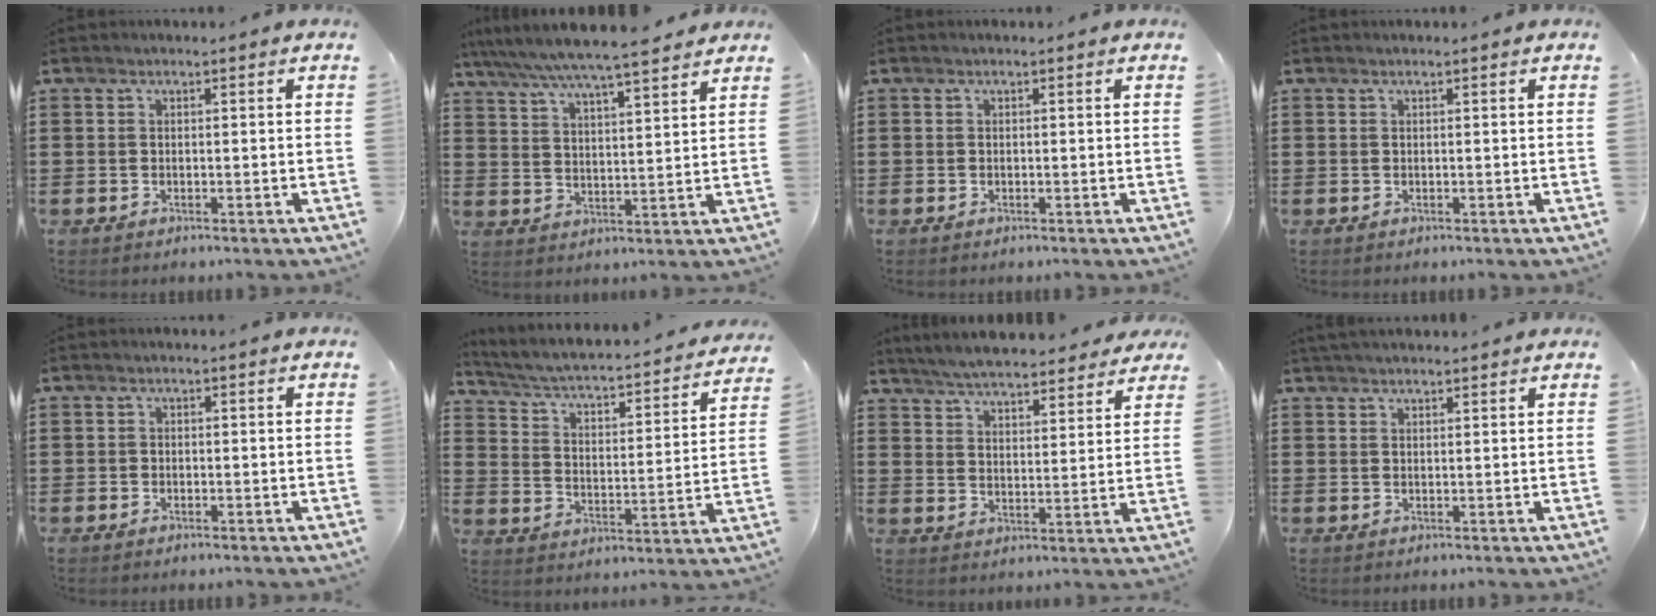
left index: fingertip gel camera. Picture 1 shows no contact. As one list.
[{"total": 5.9, "force": [5.4, -0.1, 2.5], "torque": [-0.069, -0.028, 0.091]}, {"total": 0.0}, {"total": 0.0}, {"total": 0.7, "force": [-0.4, 0.5, 0.0], "torque": [-0.001, 0.002, -0.009]}, {"total": 2.8, "force": [2.3, 0.2, 1.5], "torque": [-0.046, -0.034, 0.026]}, {"total": 5.6, "force": [5.4, 0.2, 1.3], "torque": [-0.049, -0.026, 0.095]}, {"total": 1.6, "force": [1.5, 0.2, 0.3], "torque": [-0.010, 0.003, 0.030]}]